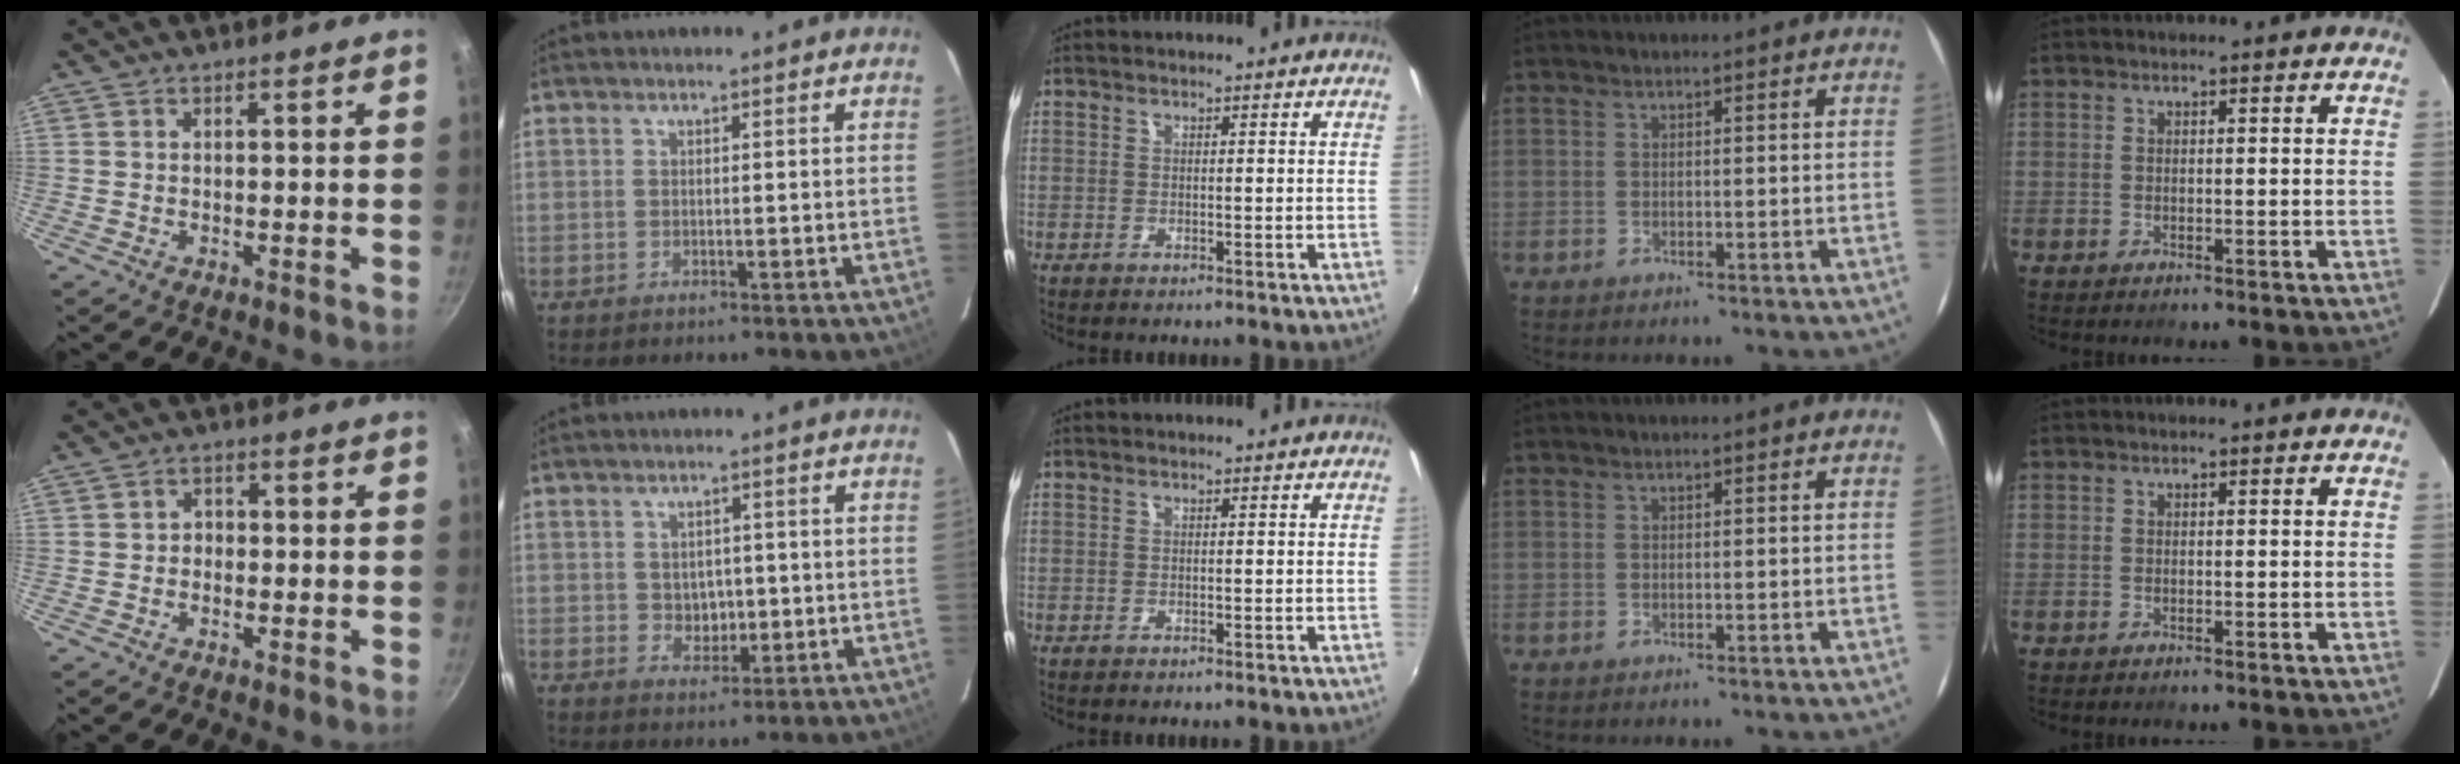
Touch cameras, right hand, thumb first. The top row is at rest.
{"thumb": {"total": 1.9, "force": [-0.4, 1.6, 0.8], "torque": [-0.003, 0.006, -0.010]}, "index": {"total": 3.9, "force": [-0.1, 3.4, 2.0], "torque": [-0.032, 0.002, 0.004]}}